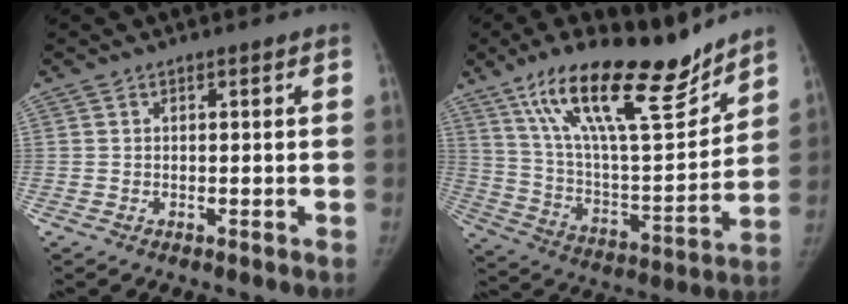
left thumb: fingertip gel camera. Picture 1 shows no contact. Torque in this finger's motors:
{"motor_torque": [0.96, -0.16, 1.49, -1.28, 0.61]}